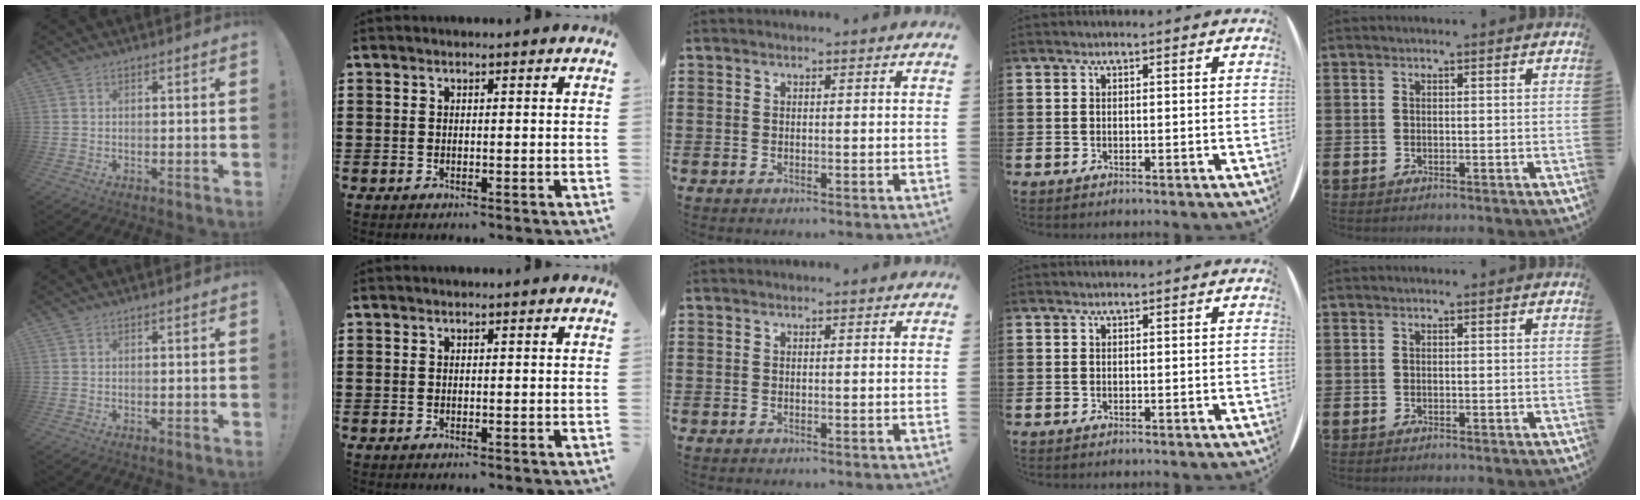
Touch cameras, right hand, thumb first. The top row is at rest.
{}